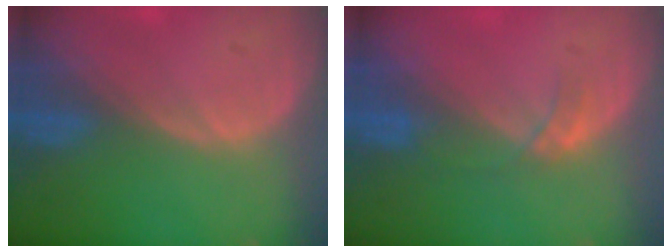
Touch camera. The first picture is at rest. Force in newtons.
{"total": 2.7, "press": 2.4, "slide": 1.3}